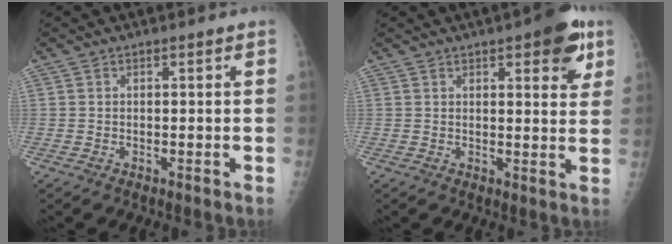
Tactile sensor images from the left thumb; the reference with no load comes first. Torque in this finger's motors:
{"motor_torque": [0.87, 0.93, 0.72, -0.41, 0.01]}